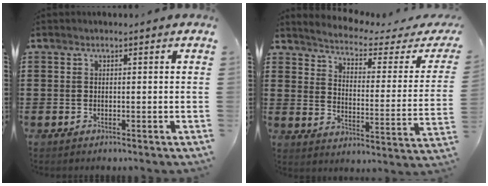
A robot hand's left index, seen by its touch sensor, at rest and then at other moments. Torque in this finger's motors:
{"motor_torque": [2.14, 0.00, 0.21, 0.01]}